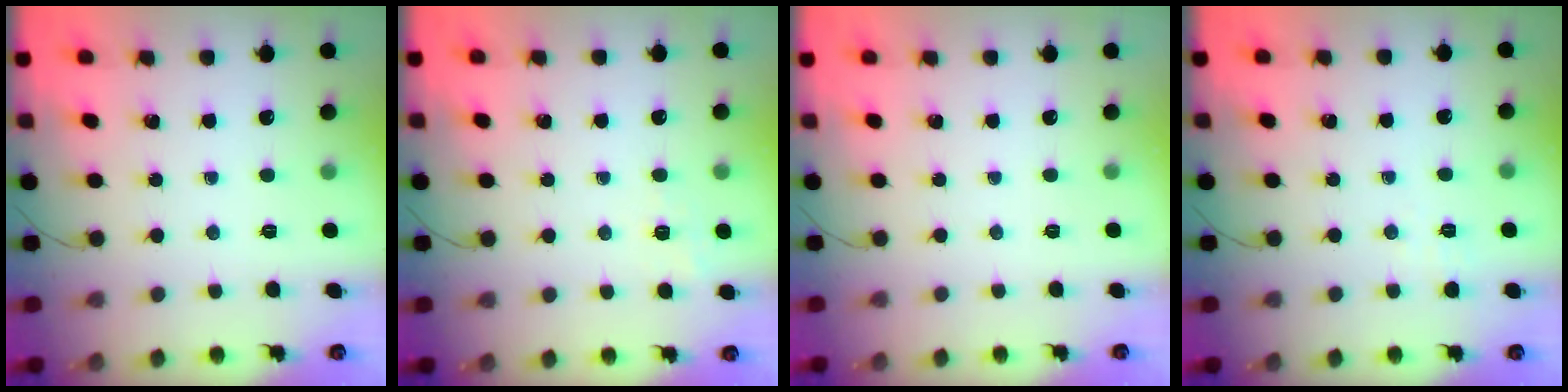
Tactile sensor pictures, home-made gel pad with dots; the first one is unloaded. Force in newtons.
{"total": 1.7, "press": 1.0, "slide": 1.3}
{"total": 2.5, "press": 2.4, "slide": 0.5}
{"total": 1.4, "press": 0.5, "slide": 1.3}